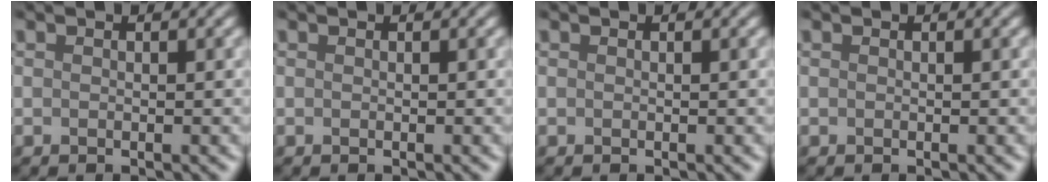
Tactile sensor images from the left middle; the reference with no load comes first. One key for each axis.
{"total": 0.0}
{"total": 0.0}
{"total": 0.0}